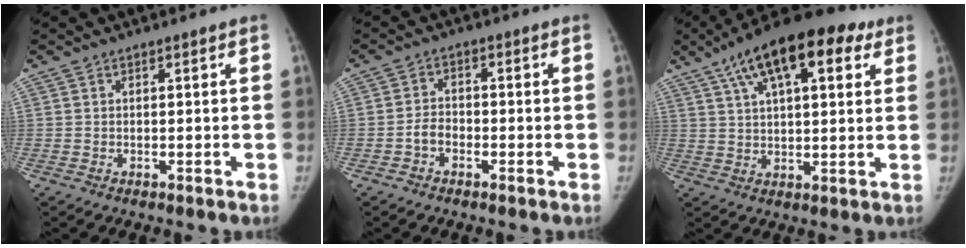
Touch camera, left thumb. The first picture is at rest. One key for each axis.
{"total": 3.2, "fx": -1.6, "fy": 2.3, "fz": 1.5, "tx": -0.016, "ty": 0.016, "tz": -0.033}
{"total": 18.1, "fx": 9.1, "fy": 7.6, "fz": 13.7, "tx": -0.197, "ty": 0.004, "tz": 0.144}